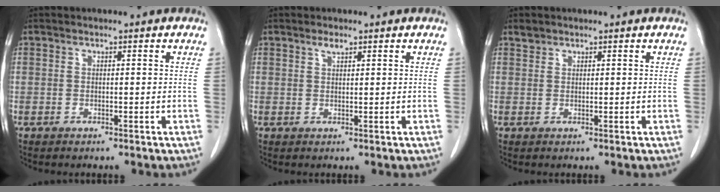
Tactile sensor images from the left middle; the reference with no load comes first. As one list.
[{"total": 1.1, "force": [0.8, 0.3, 0.6], "torque": [-0.019, -0.002, 0.016]}, {"total": 1.0, "force": [0.9, 0.4, 0.0], "torque": [0.001, 0.004, 0.016]}]